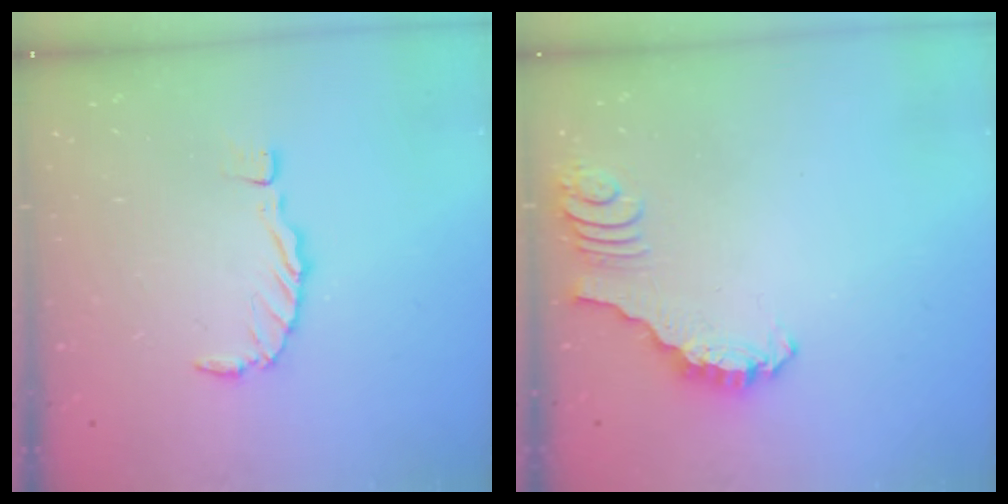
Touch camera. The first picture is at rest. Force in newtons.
{"total": 2.9, "press": 2.9, "slide": 0.3}